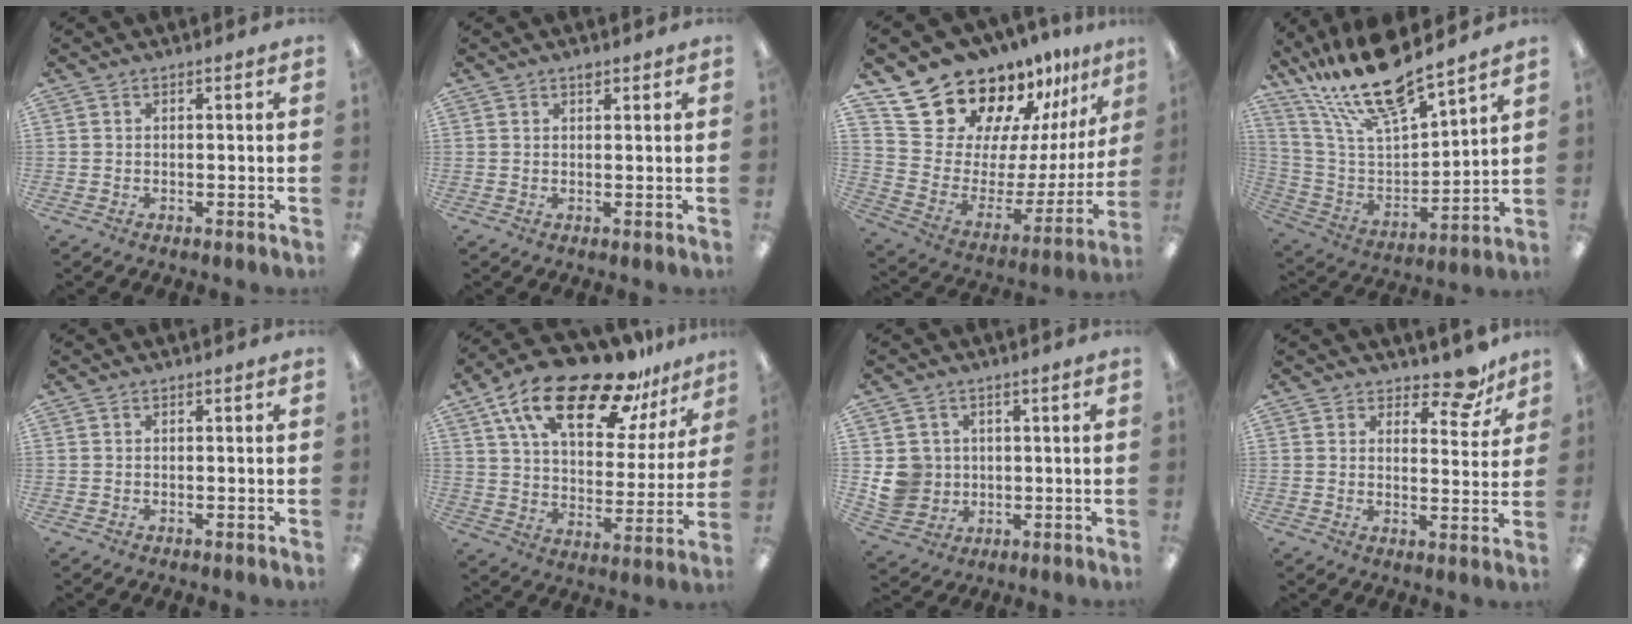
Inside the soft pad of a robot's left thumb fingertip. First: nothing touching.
{"total": 2.5, "force": [2.0, 0.9, 1.3], "torque": [-0.012, -0.008, 0.033]}
{"total": 21.4, "force": [18.1, 9.4, 6.5], "torque": [-0.108, -0.148, 0.340]}
{"total": 20.1, "force": [16.9, 4.5, 9.9], "torque": [-0.205, -0.107, 0.297]}
{"total": 0.0}
{"total": 23.1, "force": [15.6, 9.6, 14.1], "torque": [-0.239, -0.091, 0.269]}
{"total": 7.7, "force": [1.2, 7.4, 1.7], "torque": [-0.042, 0.005, 0.031]}
{"total": 8.7, "force": [6.8, 3.6, 4.0], "torque": [-0.041, -0.045, 0.117]}